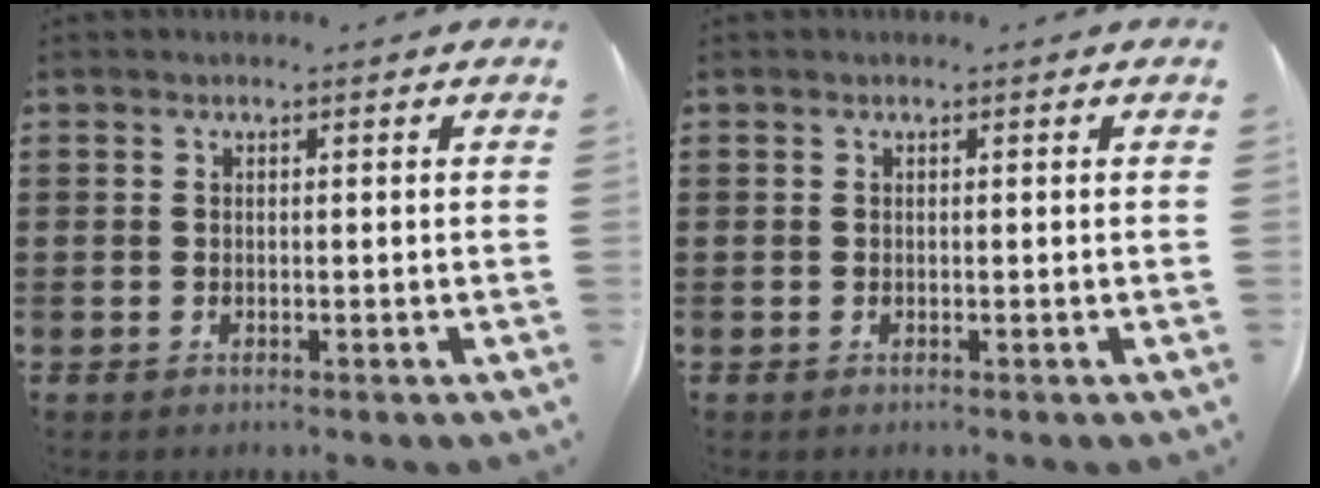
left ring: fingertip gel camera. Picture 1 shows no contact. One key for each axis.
{"total": 0.0}